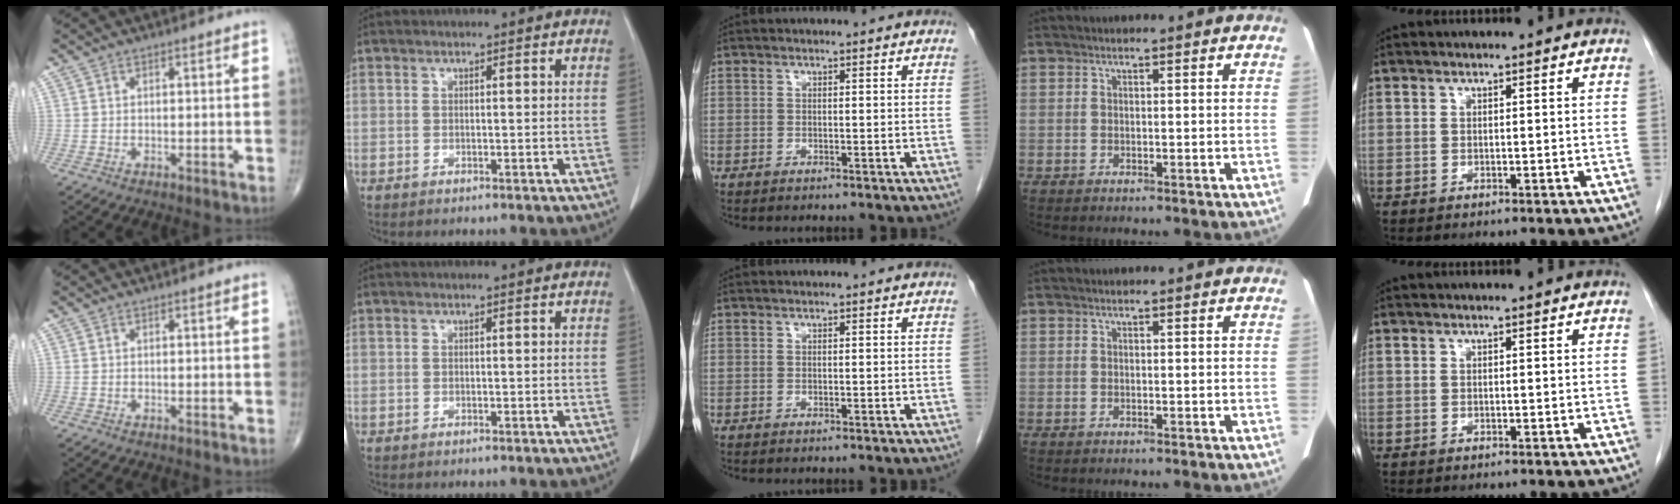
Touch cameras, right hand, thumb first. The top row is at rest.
{}